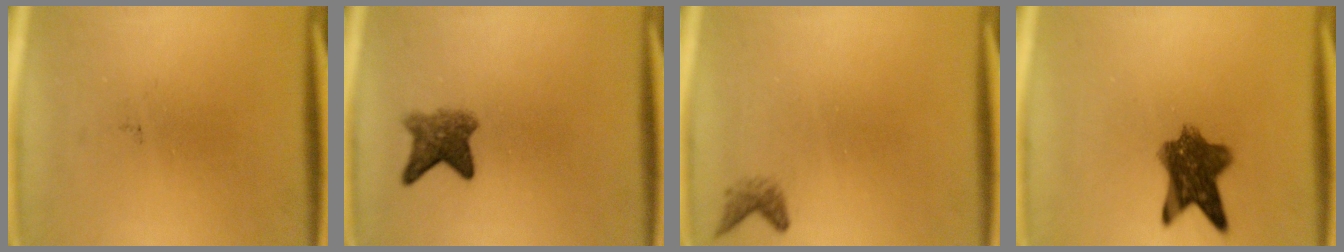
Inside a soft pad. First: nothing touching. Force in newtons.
{"total": 4.1}
{"total": 1.3}
{"total": 8.2}